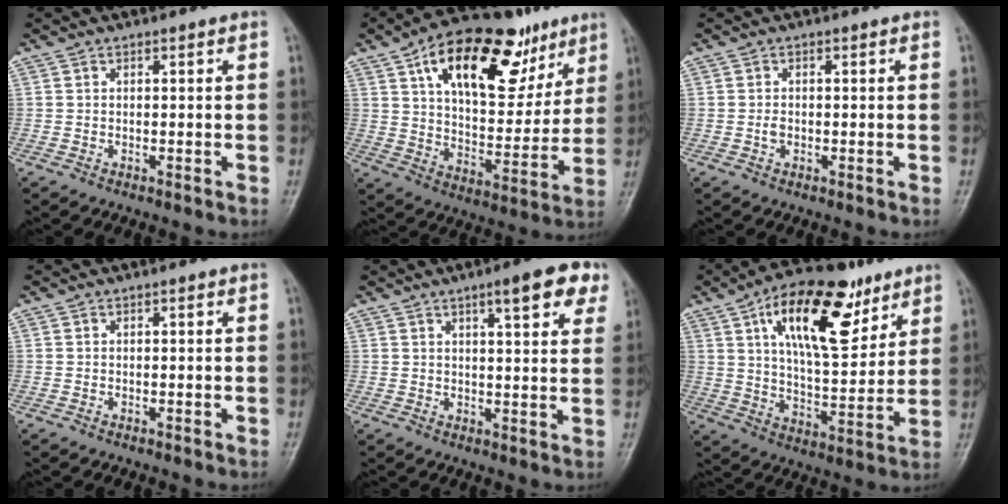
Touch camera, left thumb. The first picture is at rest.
{"total": 25.2, "force": [13.0, 12.6, 17.5], "torque": [-0.231, -0.018, 0.209]}
{"total": 1.3, "force": [-0.2, 0.9, 0.9], "torque": [-0.014, 0.002, -0.004]}
{"total": 0.0}
{"total": 9.1, "force": [5.0, 2.3, 7.2], "torque": [-0.073, -0.012, 0.061]}
{"total": 20.6, "force": [10.0, 9.3, 15.4], "torque": [-0.207, -0.032, 0.165]}